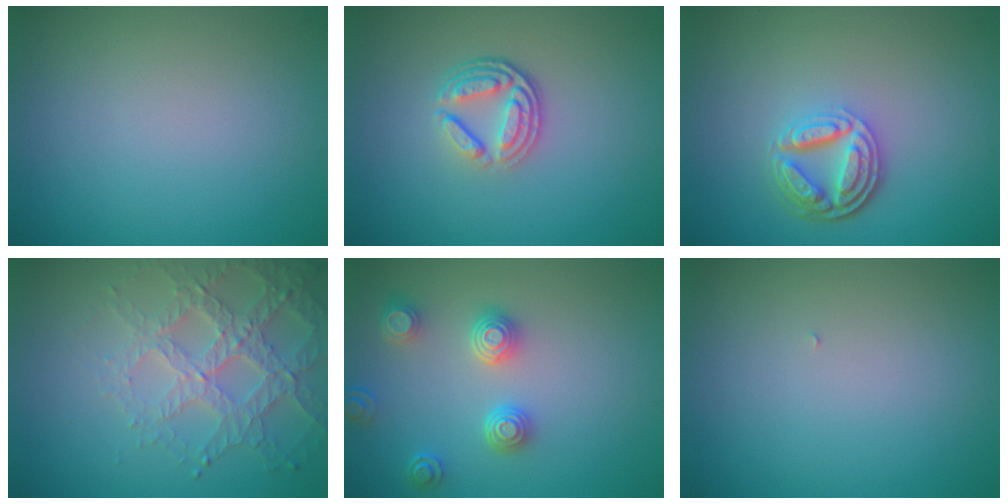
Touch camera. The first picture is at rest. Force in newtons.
{"total": 4.0, "press": 2.9, "slide": 2.7}
{"total": 4.5, "press": 3.4, "slide": 2.9}
{"total": 4.5, "press": 4.0, "slide": 2.0}
{"total": 3.8, "press": 3.4, "slide": 1.6}
{"total": 0.0}